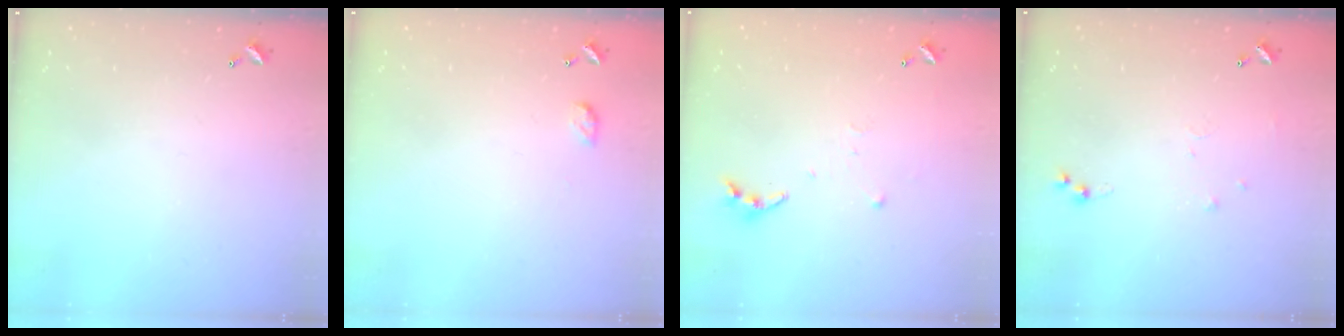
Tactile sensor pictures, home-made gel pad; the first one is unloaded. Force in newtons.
{"total": 4.4, "press": 4.4, "slide": 0.6}
{"total": 3.8, "press": 3.8, "slide": 0.4}
{"total": 5.1, "press": 5.1, "slide": 0.6}